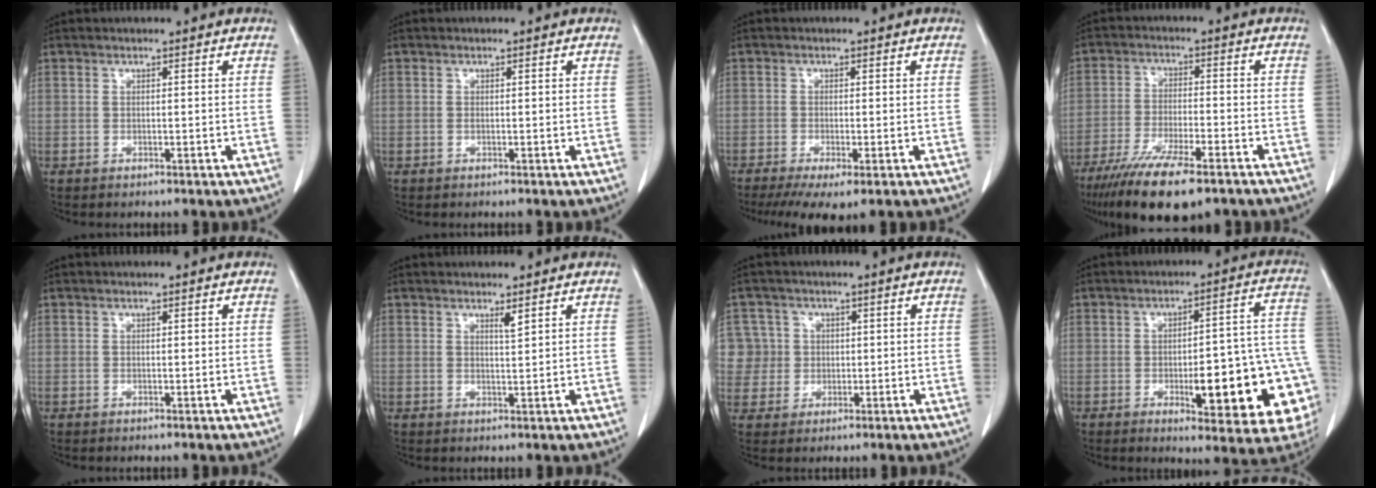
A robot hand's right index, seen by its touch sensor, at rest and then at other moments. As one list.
[{"total": 0.7, "force": [0.0, 0.2, 0.6], "torque": [-0.012, 0.000, 0.002]}, {"total": 7.1, "force": [-4.9, 1.3, 5.0], "torque": [-0.075, -0.020, -0.076]}, {"total": 14.8, "force": [-10.7, 2.9, 9.8], "torque": [-0.173, -0.035, -0.176]}, {"total": 0.0}, {"total": 1.6, "force": [1.0, 0.1, 1.2], "torque": [-0.024, -0.005, 0.018]}, {"total": 7.2, "force": [1.2, 7.1, 0.0], "torque": [0.000, 0.033, 0.033]}, {"total": 19.2, "force": [-5.3, 4.6, 17.8], "torque": [-0.134, 0.030, -0.050]}]